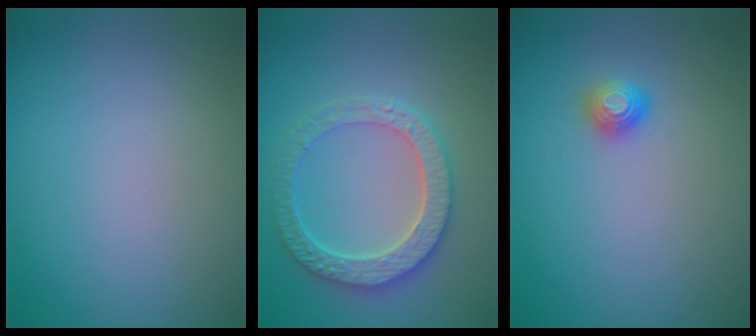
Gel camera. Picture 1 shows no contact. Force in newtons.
{"total": 4.4, "press": 4.1, "slide": 1.6}
{"total": 1.1, "press": 1.1, "slide": 0.2}